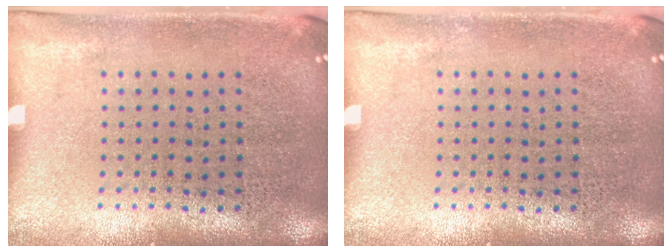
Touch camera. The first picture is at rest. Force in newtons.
{"total": 0.0}